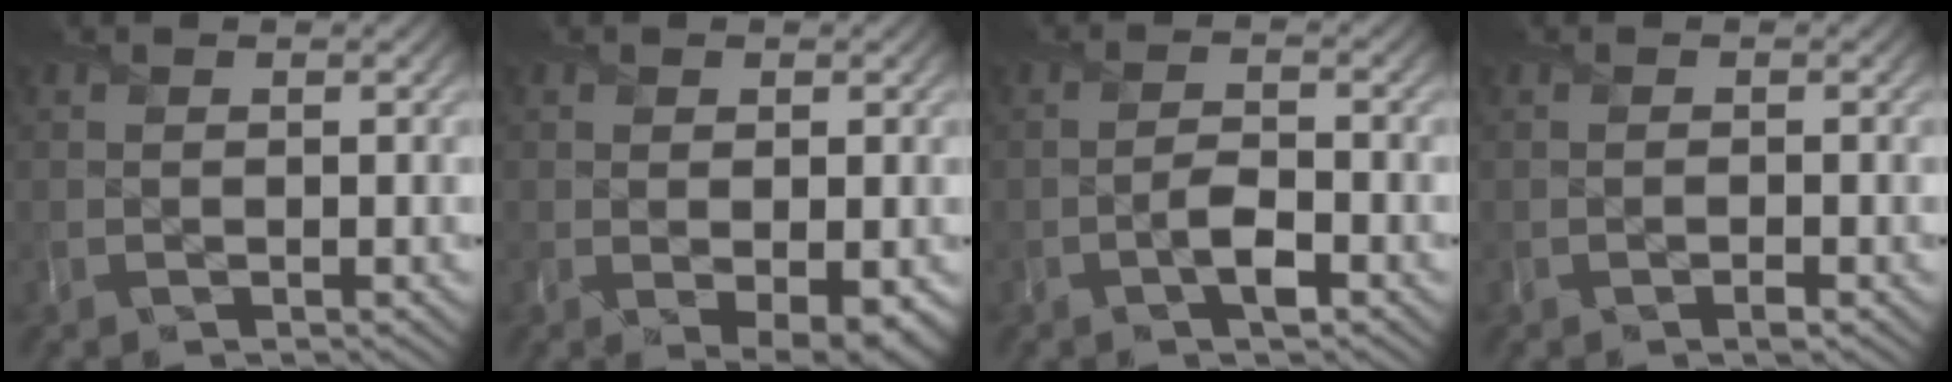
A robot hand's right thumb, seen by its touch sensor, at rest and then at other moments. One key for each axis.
{"total": 2.8, "fx": -0.5, "fy": 1.3, "fz": 2.5, "tx": -0.038, "ty": -0.011, "tz": 0.002}
{"total": 3.0, "fx": -1.7, "fy": 1.0, "fz": 2.2, "tx": -0.043, "ty": -0.003, "tz": -0.036}
{"total": 0.7, "fx": -0.6, "fy": 0.0, "fz": 0.4, "tx": -0.004, "ty": -0.006, "tz": -0.013}